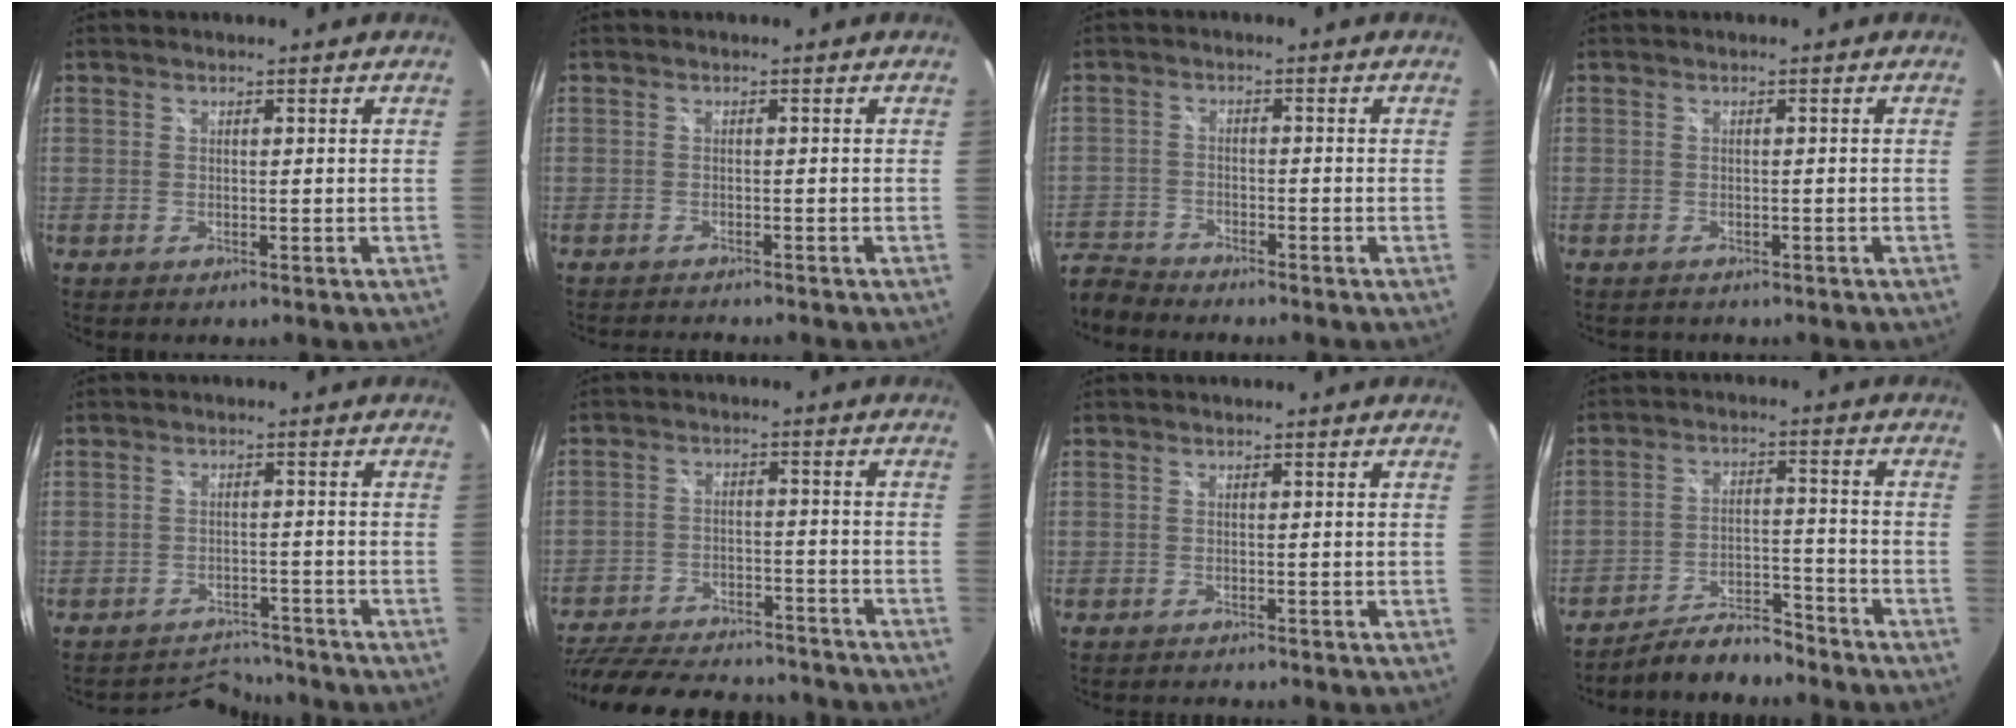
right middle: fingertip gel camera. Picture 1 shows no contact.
{"total": 3.6, "force": [-3.5, -0.1, 1.1], "torque": [-0.027, -0.021, -0.059]}
{"total": 6.8, "force": [-6.6, 1.6, 0.8], "torque": [-0.044, -0.005, -0.135]}
{"total": 1.9, "force": [-1.6, 0.9, 0.5], "torque": [-0.012, -0.007, -0.022]}
{"total": 4.5, "force": [-4.2, 0.7, -1.4], "torque": [0.017, 0.019, -0.068]}
{"total": 24.9, "force": [-20.7, 8.7, 10.8], "torque": [-0.235, -0.010, -0.286]}
{"total": 2.5, "force": [-2.4, 0.2, 0.8], "torque": [-0.019, -0.020, -0.036]}
{"total": 8.4, "force": [-8.0, 1.5, 1.9], "torque": [-0.050, 0.011, -0.127]}